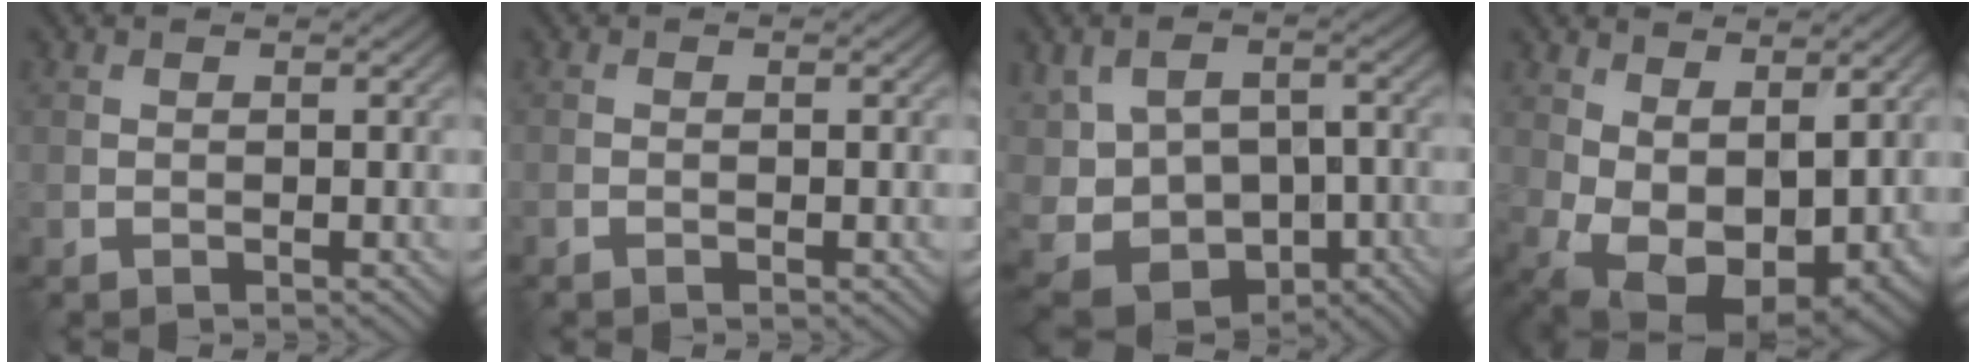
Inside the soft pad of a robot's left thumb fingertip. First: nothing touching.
{"total": 0.6, "force": [-0.3, 0.0, 0.5], "torque": [-0.010, -0.001, -0.007]}
{"total": 11.9, "force": [-4.1, 8.2, 7.7], "torque": [-0.175, -0.022, -0.044]}
{"total": 11.6, "force": [0.6, 7.2, 9.1], "torque": [-0.181, -0.041, 0.044]}